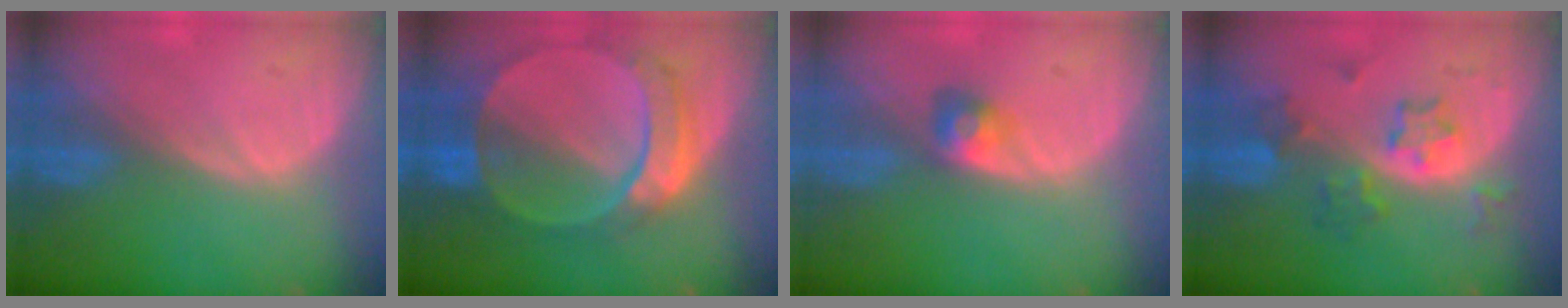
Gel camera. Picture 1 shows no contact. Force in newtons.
{"total": 9.6, "press": 8.3, "slide": 4.7}
{"total": 3.0, "press": 2.5, "slide": 1.5}
{"total": 5.7, "press": 5.4, "slide": 1.8}